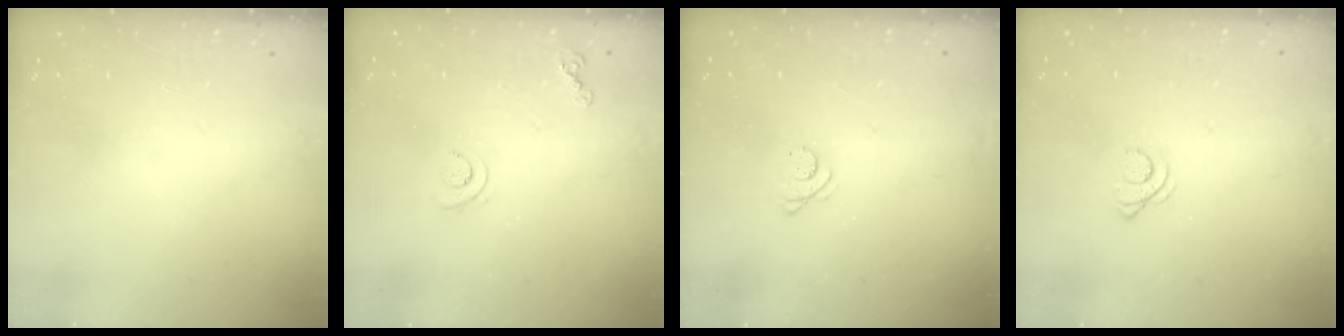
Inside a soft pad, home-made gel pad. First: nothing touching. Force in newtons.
{"total": 6.2, "press": 6.2, "slide": 0.5}
{"total": 2.8, "press": 2.8, "slide": 0.4}
{"total": 2.1, "press": 2.1, "slide": 0.2}